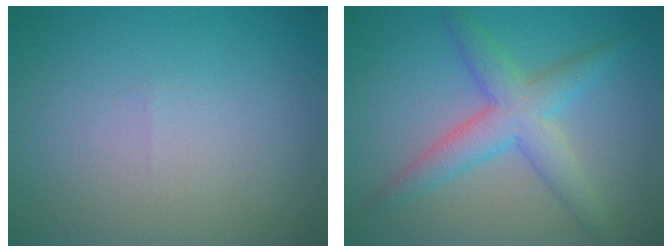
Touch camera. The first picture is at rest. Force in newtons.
{"total": 4.4, "press": 4.4, "slide": 0.2}